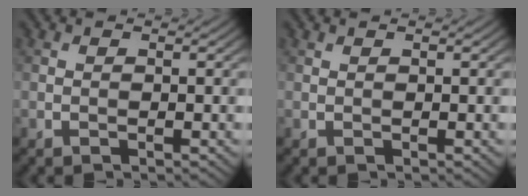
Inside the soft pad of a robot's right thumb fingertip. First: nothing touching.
{"total": 0.0}